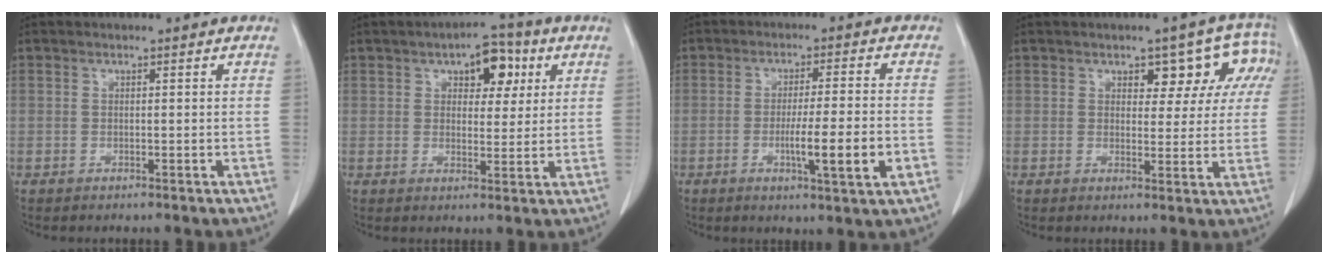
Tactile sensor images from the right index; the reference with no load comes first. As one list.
[{"total": 7.0, "force": [3.1, 3.5, 5.2], "torque": [-0.068, 0.019, 0.043]}, {"total": 8.8, "force": [-2.5, -0.1, 8.4], "torque": [-0.135, -0.012, -0.040]}, {"total": 6.6, "force": [3.3, 4.1, 4.1], "torque": [-0.028, 0.016, 0.030]}]